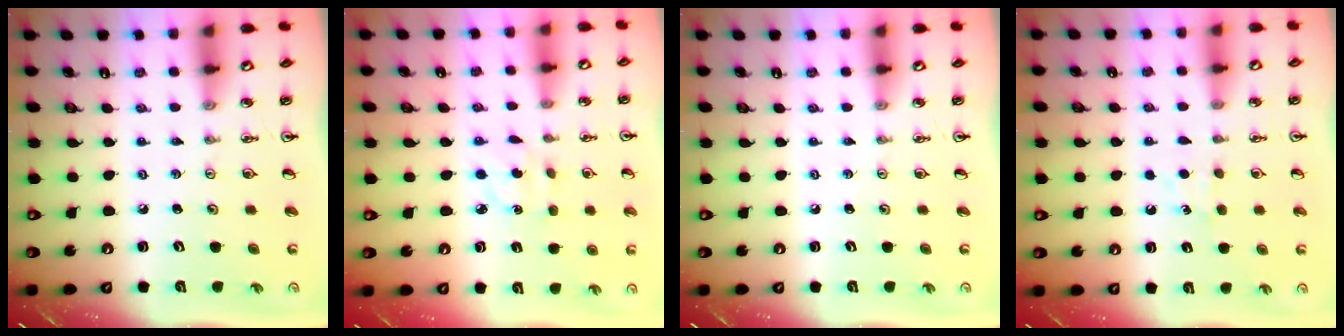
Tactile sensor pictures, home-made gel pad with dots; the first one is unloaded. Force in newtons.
{"total": 3.3, "press": 3.3, "slide": 0.3}
{"total": 0.0}
{"total": 4.5, "press": 4.4, "slide": 0.5}